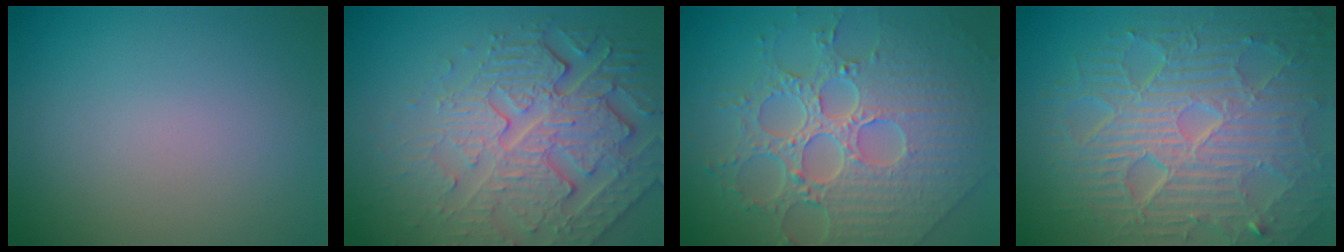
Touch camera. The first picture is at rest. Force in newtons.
{"total": 7.1, "press": 5.6, "slide": 4.4}
{"total": 9.1, "press": 6.6, "slide": 6.2}
{"total": 10.8, "press": 6.8, "slide": 8.4}